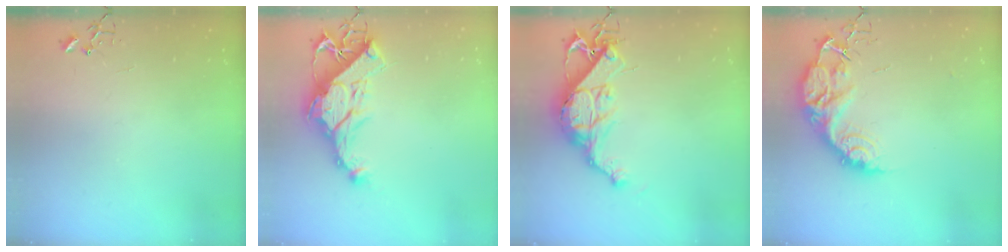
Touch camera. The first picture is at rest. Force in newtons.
{"total": 15.6, "press": 15.4, "slide": 2.1}
{"total": 14.9, "press": 14.8, "slide": 1.0}
{"total": 16.1, "press": 16.0, "slide": 1.5}